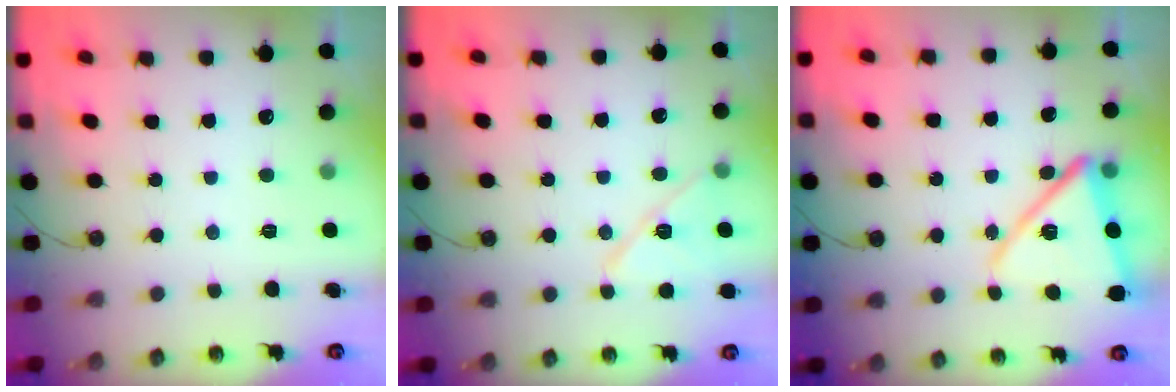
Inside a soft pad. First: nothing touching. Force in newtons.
{"total": 12.1, "press": 12.1, "slide": 0.8}
{"total": 14.7, "press": 14.6, "slide": 1.4}